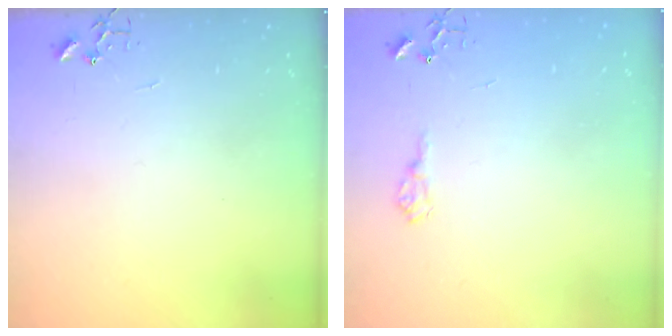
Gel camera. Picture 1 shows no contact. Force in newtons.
{"total": 8.4, "press": 8.4, "slide": 0.8}